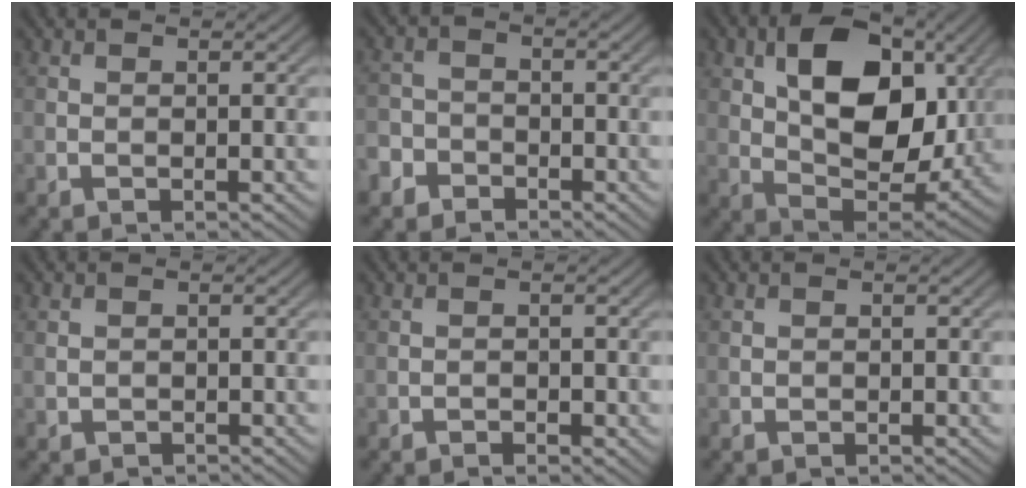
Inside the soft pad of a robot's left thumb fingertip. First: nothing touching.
{"total": 4.2, "force": [-2.8, 3.0, 0.9], "torque": [-0.013, -0.001, -0.063]}
{"total": 14.0, "force": [3.7, 8.5, 10.4], "torque": [-0.176, -0.001, 0.062]}
{"total": 1.1, "force": [-0.4, 1.0, 0.3], "torque": [-0.003, -0.003, -0.012]}
{"total": 0.9, "force": [-0.6, 0.4, 0.6], "torque": [-0.006, 0.001, -0.010]}
{"total": 0.6, "force": [-0.3, 0.5, 0.1], "torque": [-0.002, -0.003, -0.007]}